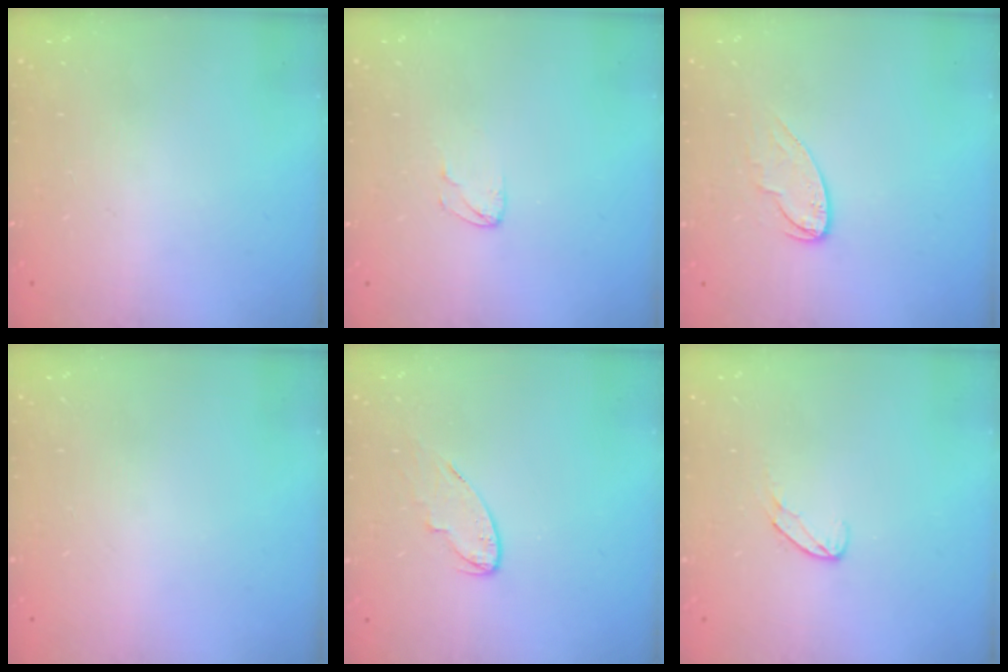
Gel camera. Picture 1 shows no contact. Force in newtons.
{"total": 4.1, "press": 4.1, "slide": 0.3}
{"total": 7.0, "press": 7.0, "slide": 0.1}
{"total": 0.0}
{"total": 5.3, "press": 5.3, "slide": 0.3}
{"total": 6.8, "press": 6.7, "slide": 0.5}